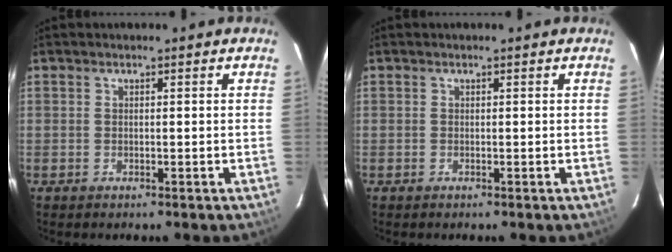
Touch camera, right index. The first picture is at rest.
{"total": 0.0}